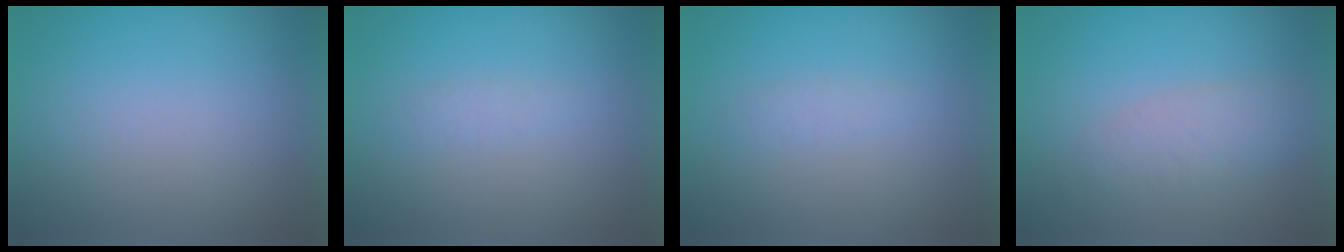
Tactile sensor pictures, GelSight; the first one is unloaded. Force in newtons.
{"total": 1.4}
{"total": 1.4}
{"total": 2.9}